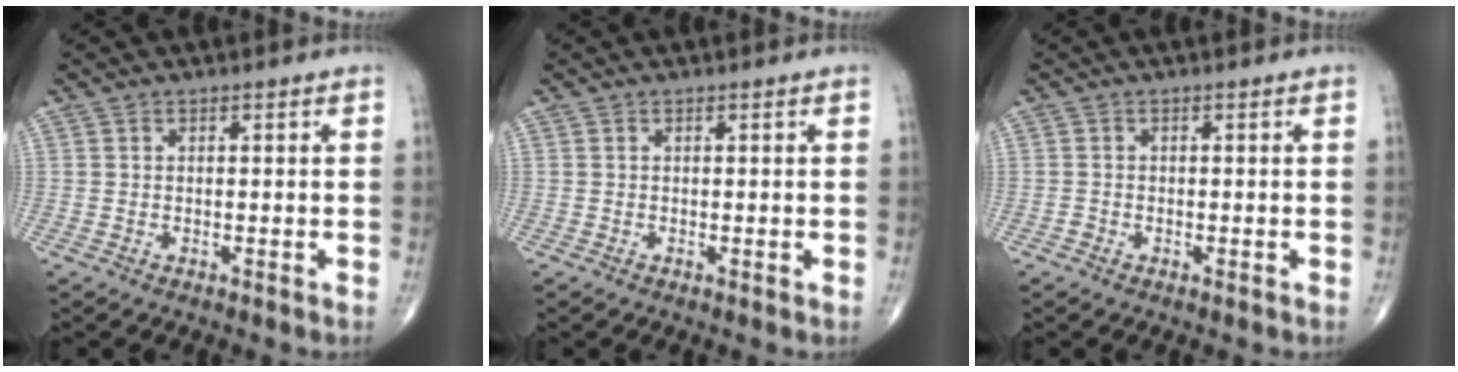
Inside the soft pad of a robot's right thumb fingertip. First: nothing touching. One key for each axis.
{"total": 0.0}
{"total": 0.6, "fx": -0.4, "fy": 0.4, "fz": 0.2, "tx": -0.005, "ty": 0.000, "tz": -0.010}